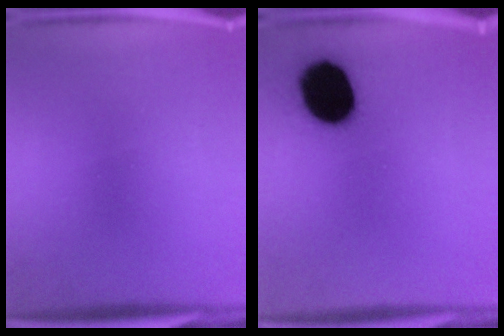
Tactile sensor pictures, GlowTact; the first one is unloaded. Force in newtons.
{"total": 14.1}